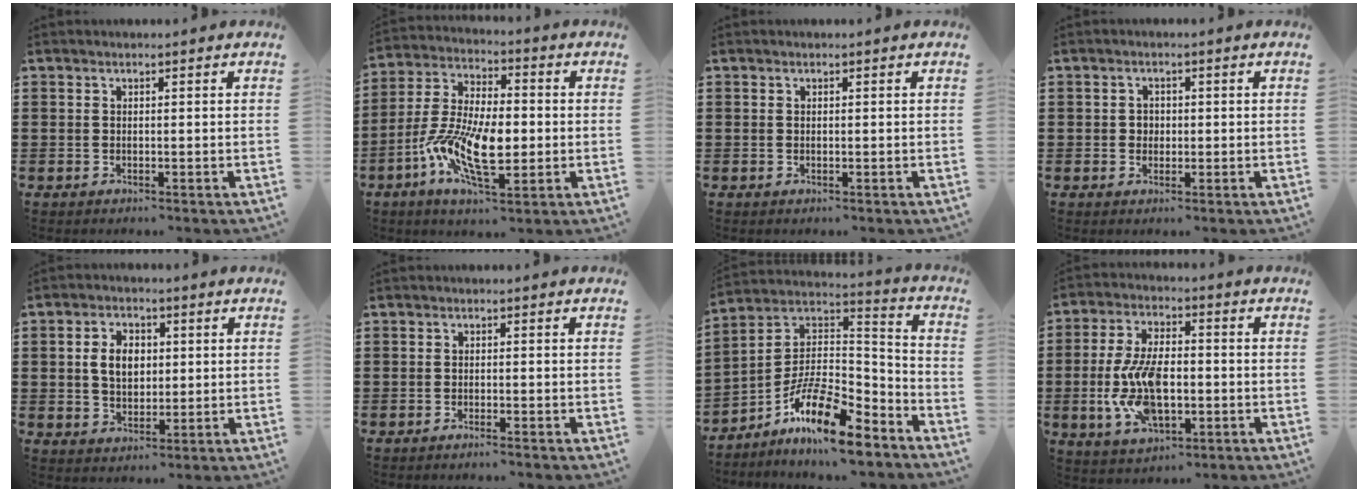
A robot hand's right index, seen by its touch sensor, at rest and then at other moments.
{"total": 11.7, "force": [-3.2, 5.2, 9.9], "torque": [-0.220, -0.006, -0.060]}
{"total": 0.0}
{"total": 1.4, "force": [-0.1, 1.3, 0.5], "torque": [-0.014, 0.005, -0.004]}
{"total": 5.1, "force": [0.6, 3.5, 3.6], "torque": [-0.079, 0.008, 0.003]}
{"total": 1.0, "force": [-0.9, -0.1, 0.3], "torque": [-0.007, 0.000, -0.018]}
{"total": 13.7, "force": [-9.0, 3.6, 9.7], "torque": [-0.188, 0.015, -0.169]}
{"total": 11.6, "force": [-2.1, 5.9, 9.8], "torque": [-0.220, -0.003, -0.039]}